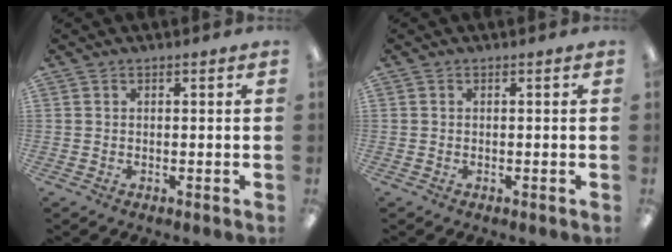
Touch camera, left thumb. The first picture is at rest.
{"total": 0.0}